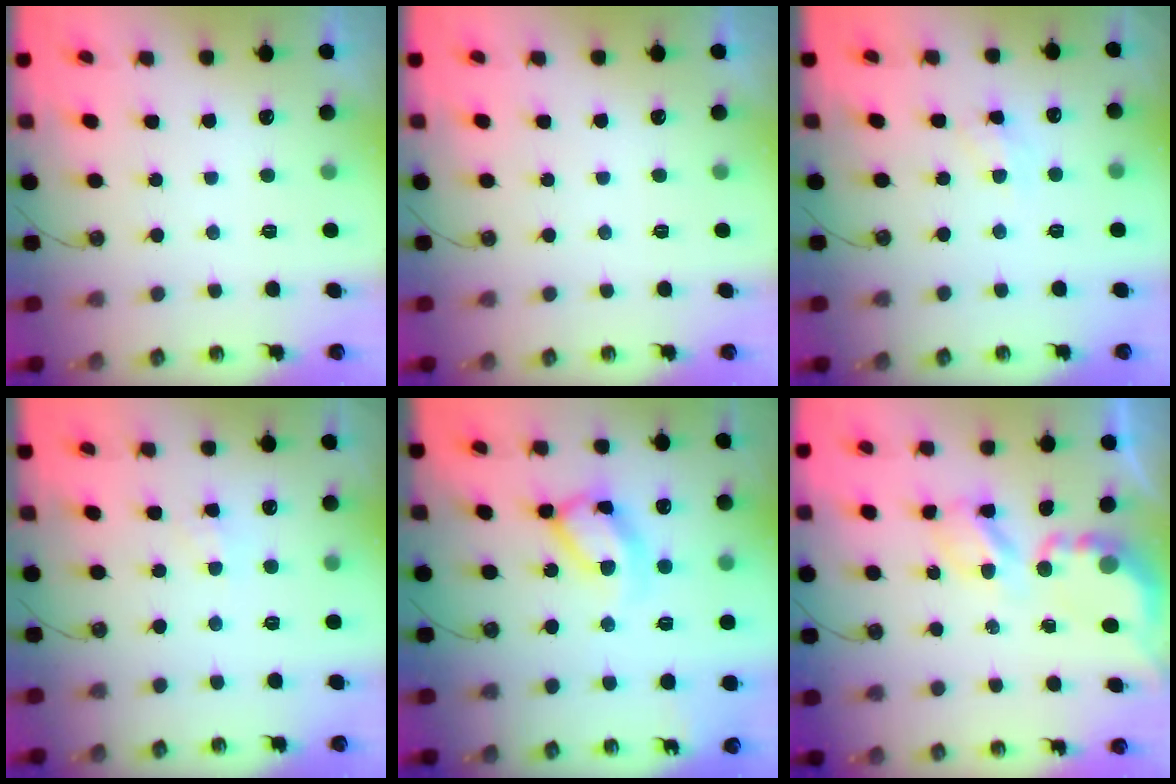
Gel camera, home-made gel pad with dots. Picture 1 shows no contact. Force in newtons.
{"total": 0.0}
{"total": 5.0, "press": 4.9, "slide": 0.8}
{"total": 2.5, "press": 2.4, "slide": 0.4}
{"total": 14.1, "press": 14.0, "slide": 1.7}
{"total": 5.4, "press": 5.4, "slide": 0.5}